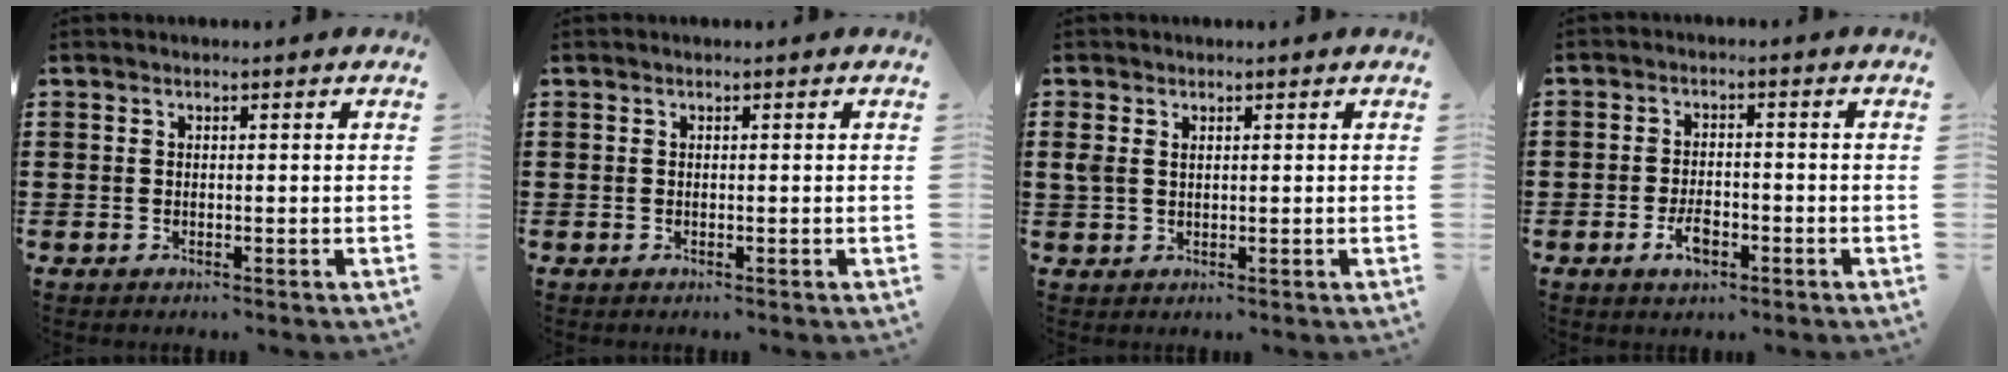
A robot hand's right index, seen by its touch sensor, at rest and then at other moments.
{"total": 0.0}
{"total": 1.5, "force": [0.6, 1.0, 0.9], "torque": [-0.021, 0.005, 0.011]}
{"total": 3.9, "force": [-1.9, 1.8, 2.8], "torque": [-0.063, -0.004, -0.037]}